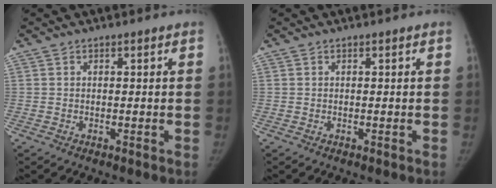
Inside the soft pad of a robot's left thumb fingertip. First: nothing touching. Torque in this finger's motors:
{"motor_torque": [0.00, 0.00, 0.09, -0.06, 0.00]}